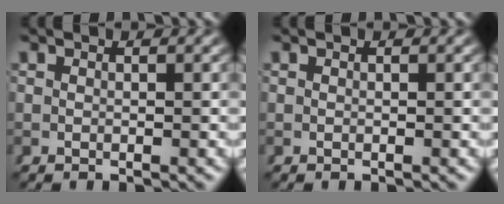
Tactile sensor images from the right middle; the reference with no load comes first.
{"total": 0.0}